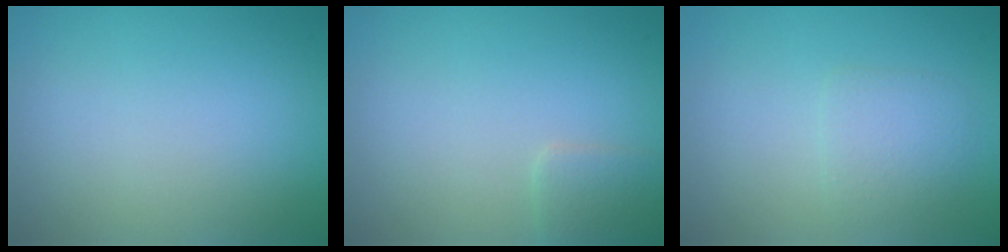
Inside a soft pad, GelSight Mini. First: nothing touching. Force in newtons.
{"total": 1.6, "press": 1.6, "slide": 0.1}
{"total": 1.9, "press": 1.9, "slide": 0.1}